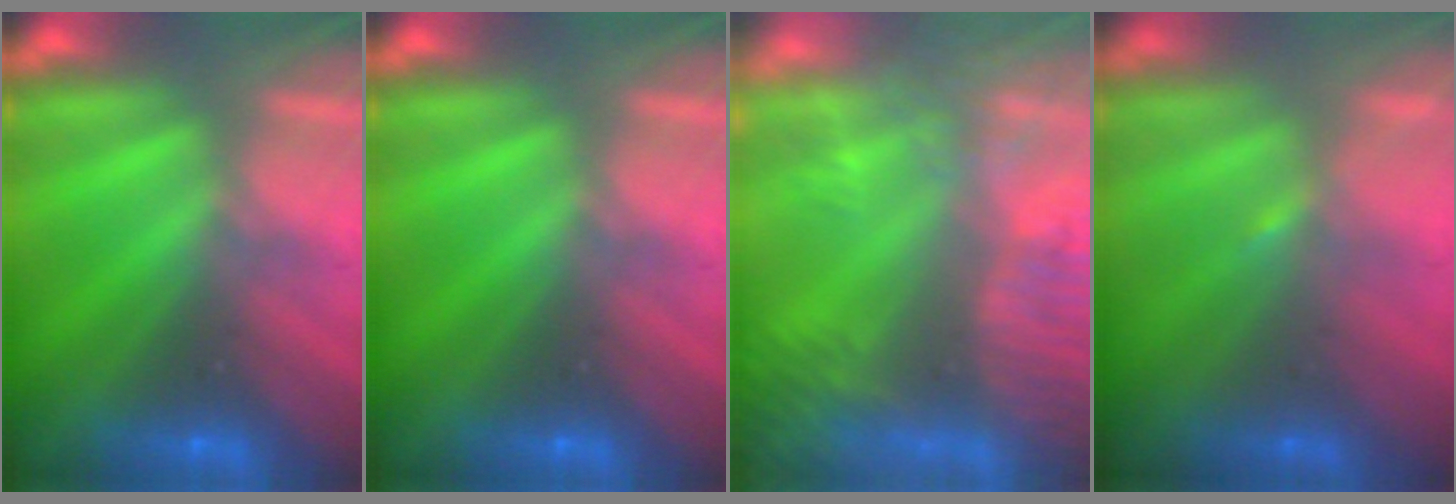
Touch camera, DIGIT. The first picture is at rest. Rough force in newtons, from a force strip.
{"total": 0.0}
{"total": 6.7}
{"total": 1.1}